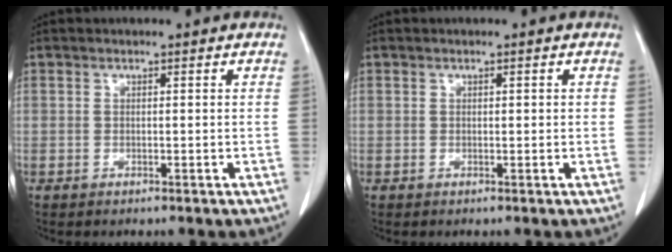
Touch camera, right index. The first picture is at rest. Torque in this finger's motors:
{"motor_torque": [-0.12, -0.02, 0.00, -0.01]}